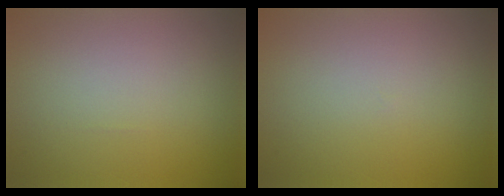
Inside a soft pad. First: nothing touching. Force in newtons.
{"total": 0.0}